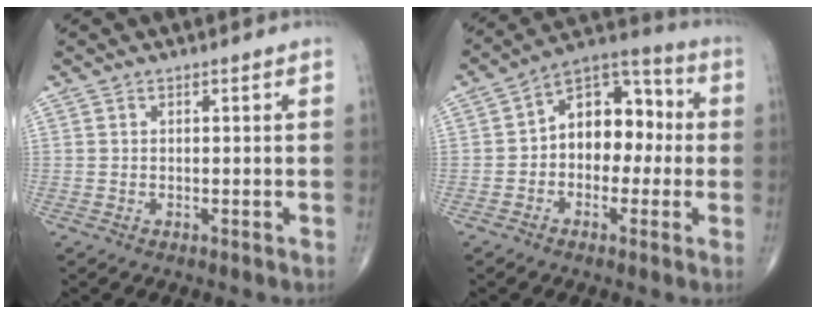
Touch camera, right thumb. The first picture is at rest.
{"total": 12.9, "force": [-0.1, 8.8, 9.5], "torque": [-0.098, 0.044, -0.018]}